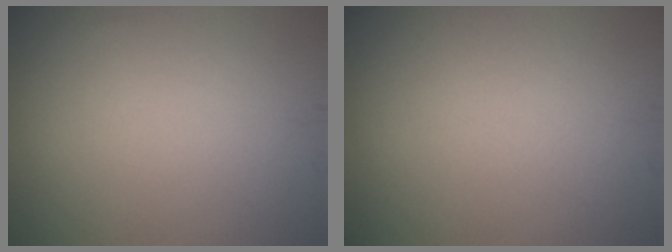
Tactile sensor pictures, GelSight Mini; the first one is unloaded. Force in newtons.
{"total": 0.0}